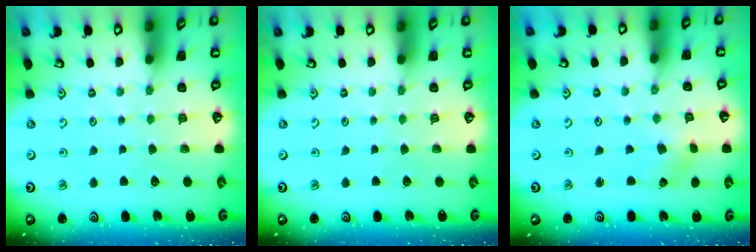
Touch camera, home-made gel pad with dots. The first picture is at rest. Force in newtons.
{"total": 0.0}
{"total": 3.6, "press": 3.5, "slide": 0.4}